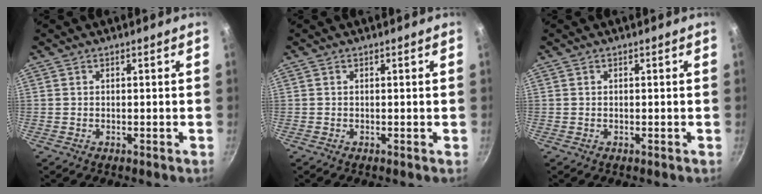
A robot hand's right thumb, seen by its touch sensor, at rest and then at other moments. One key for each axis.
{"total": 0.0}
{"total": 0.0}